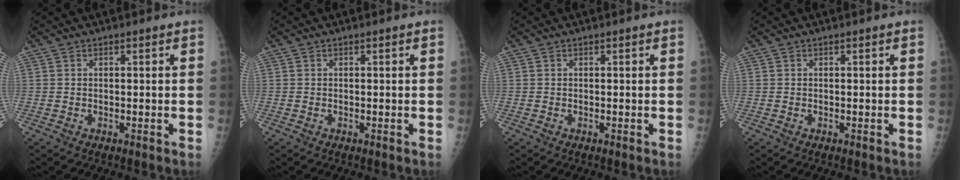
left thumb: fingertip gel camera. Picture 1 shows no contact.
{"total": 0.0}
{"total": 0.0}
{"total": 0.0}